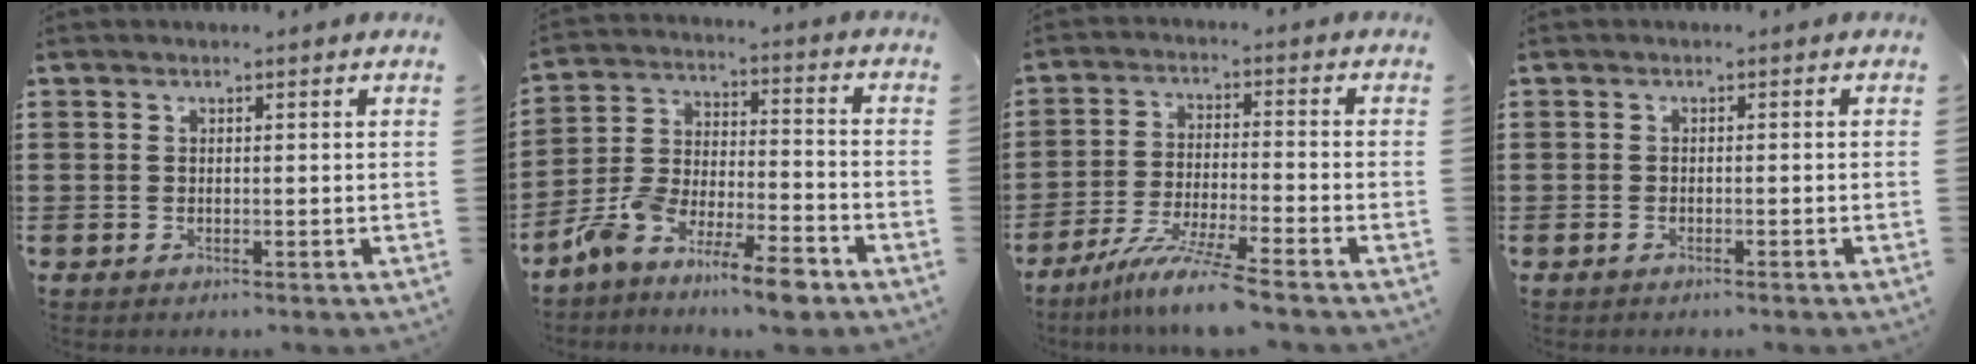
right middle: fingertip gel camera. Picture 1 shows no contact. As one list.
[{"total": 10.2, "force": [-8.6, 1.8, 5.0], "torque": [-0.103, 0.021, -0.169]}, {"total": 7.6, "force": [-6.2, -0.5, 4.3], "torque": [-0.092, -0.020, -0.122]}, {"total": 0.6, "force": [-0.5, 0.1, 0.3], "torque": [-0.008, -0.002, -0.009]}]